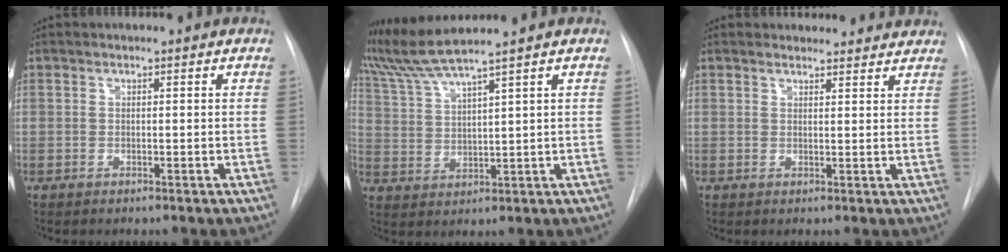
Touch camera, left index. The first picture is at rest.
{"total": 7.0, "force": [6.1, -2.5, 2.3], "torque": [-0.063, 0.000, 0.131]}
{"total": 7.8, "force": [7.4, 2.2, 0.9], "torque": [0.013, 0.013, 0.066]}